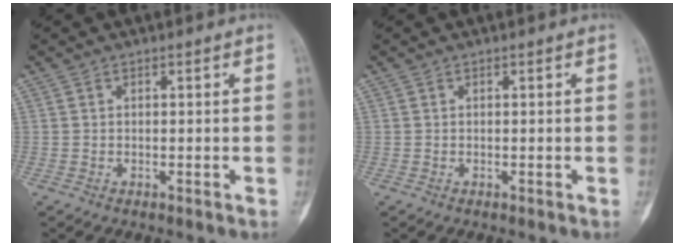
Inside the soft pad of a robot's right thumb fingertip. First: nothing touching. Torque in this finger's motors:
{"motor_torque": [0.00, 0.00, 0.09, -0.08, 0.00]}